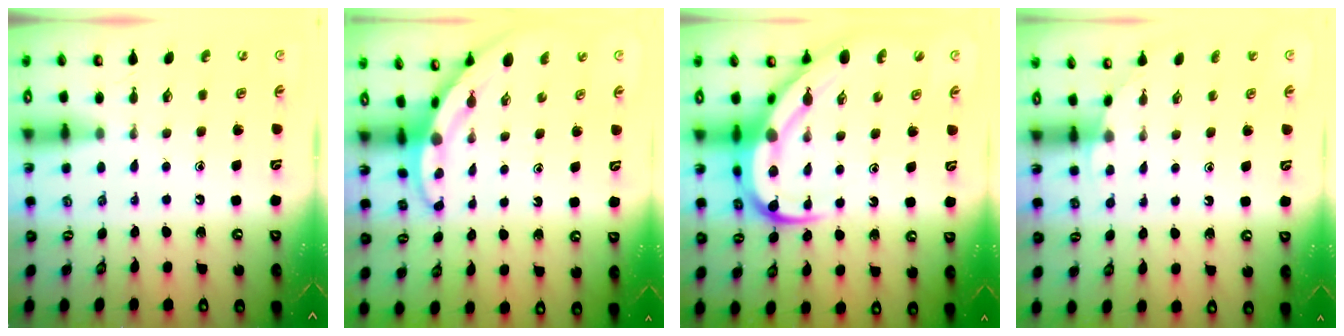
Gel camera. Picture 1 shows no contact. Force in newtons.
{"total": 3.3, "press": 3.3, "slide": 0.2}
{"total": 14.7, "press": 14.7, "slide": 1.5}
{"total": 2.7, "press": 2.7, "slide": 0.1}